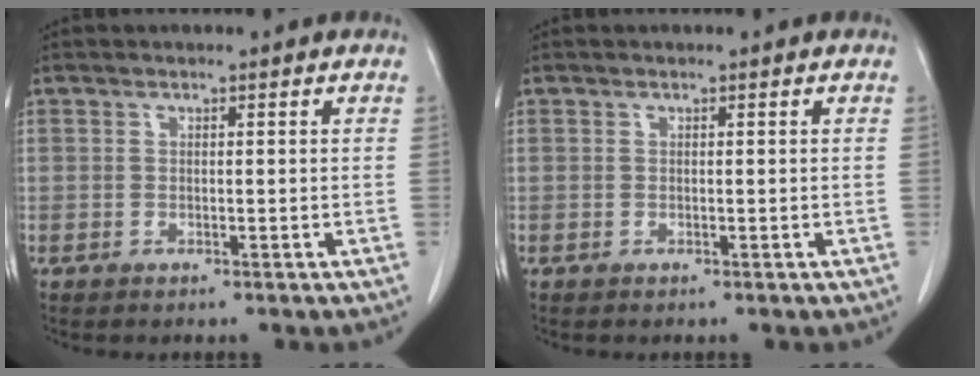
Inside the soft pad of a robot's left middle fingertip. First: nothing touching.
{"total": 0.0}